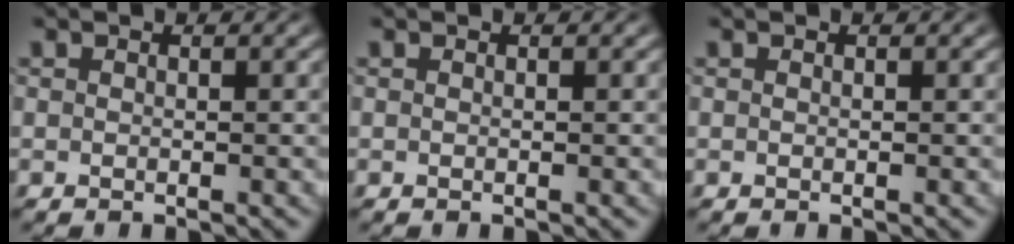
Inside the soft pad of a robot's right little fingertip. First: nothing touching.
{"total": 0.0}
{"total": 0.0}